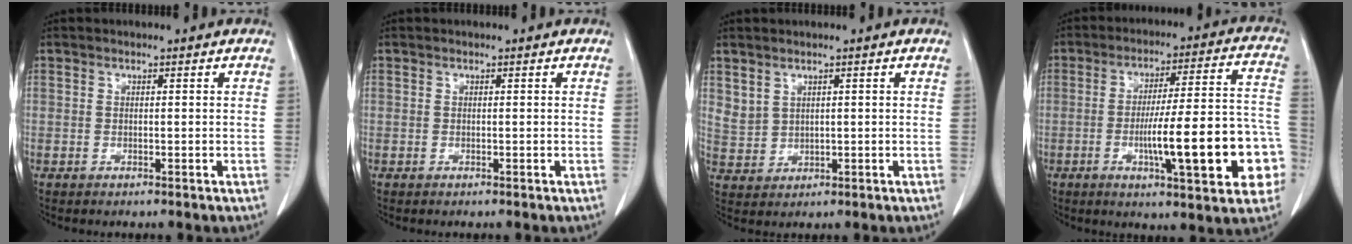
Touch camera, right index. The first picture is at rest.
{"total": 0.0}
{"total": 3.1, "force": [2.0, 2.2, 0.9], "torque": [-0.020, -0.002, 0.053]}
{"total": 18.5, "force": [-5.1, 2.8, 17.6], "torque": [-0.206, 0.029, -0.062]}